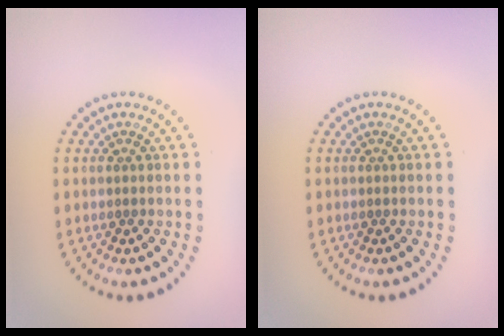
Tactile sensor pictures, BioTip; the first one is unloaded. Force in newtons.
{"total": 0.0}